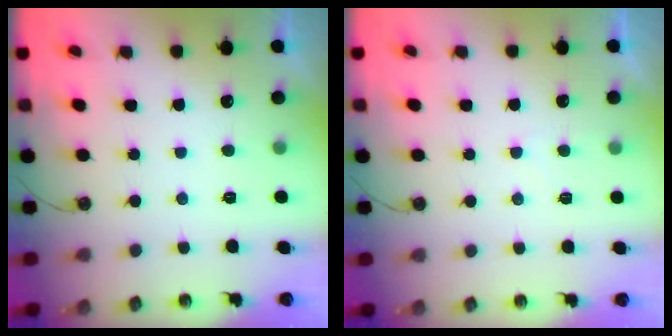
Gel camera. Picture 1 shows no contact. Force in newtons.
{"total": 3.9, "press": 3.9, "slide": 0.5}